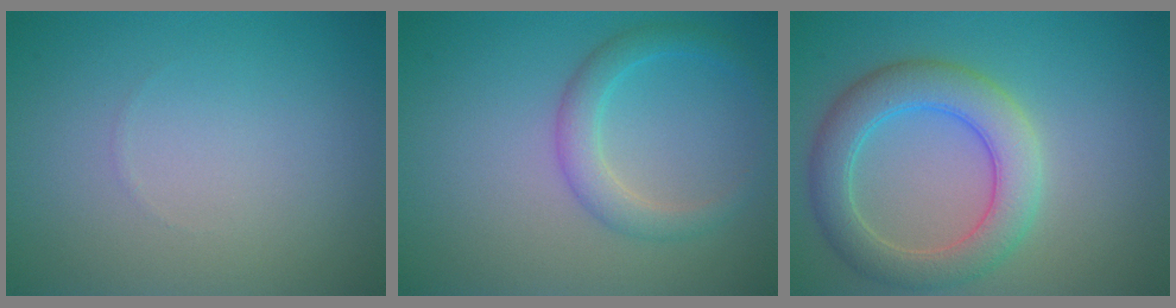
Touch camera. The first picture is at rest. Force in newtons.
{"total": 2.7, "press": 2.7, "slide": 0.1}
{"total": 5.4, "press": 5.4, "slide": 0.3}